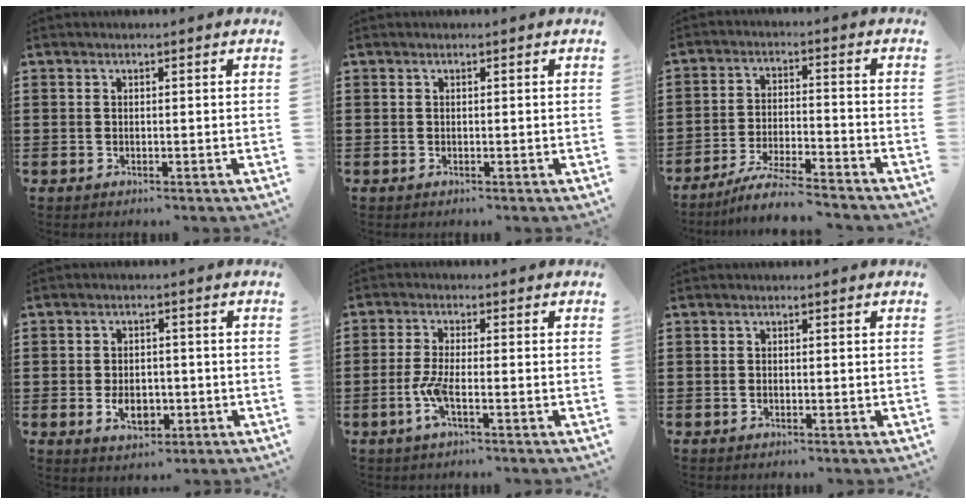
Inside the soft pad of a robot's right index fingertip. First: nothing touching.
{"total": 0.0}
{"total": 5.8, "force": [-5.4, -0.1, 2.1], "torque": [-0.048, -0.012, -0.105]}
{"total": 4.6, "force": [-1.2, 2.9, 3.3], "torque": [-0.049, -0.006, -0.023]}
{"total": 4.4, "force": [-1.8, 0.8, 3.9], "torque": [-0.094, -0.011, -0.041]}
{"total": 0.0}